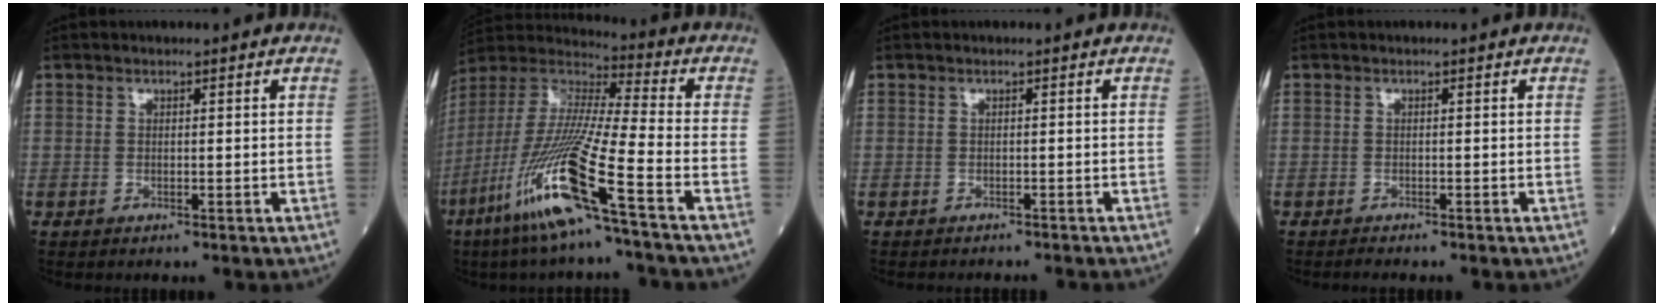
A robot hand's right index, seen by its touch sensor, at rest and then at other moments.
{"total": 18.2, "force": [-8.7, -0.6, 15.9], "torque": [-0.346, -0.037, -0.177]}
{"total": 3.4, "force": [-3.2, 1.2, 0.5], "torque": [-0.003, -0.003, -0.042]}
{"total": 0.7, "force": [-0.7, -0.1, 0.1], "torque": [-0.005, 0.001, -0.012]}